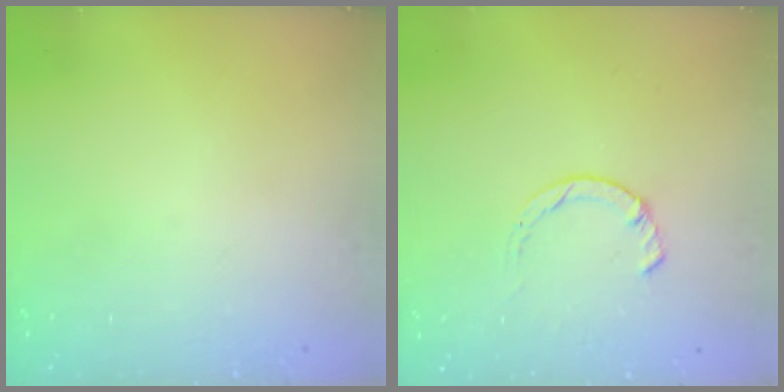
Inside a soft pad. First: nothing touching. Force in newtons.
{"total": 3.0, "press": 3.0, "slide": 0.4}